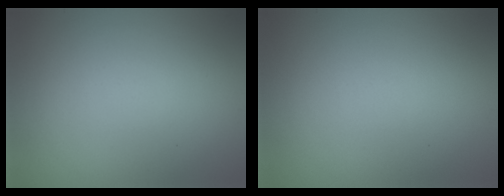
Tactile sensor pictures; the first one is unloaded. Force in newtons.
{"total": 0.0}